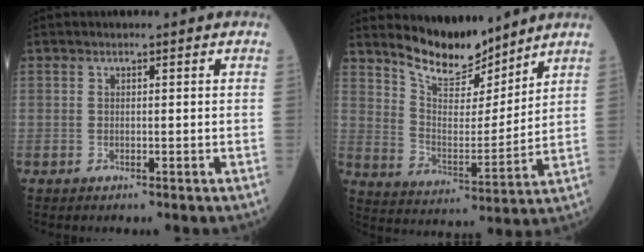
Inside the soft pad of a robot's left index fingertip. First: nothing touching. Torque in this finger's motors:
{"motor_torque": [0.80, -0.94, 0.17, 0.03]}